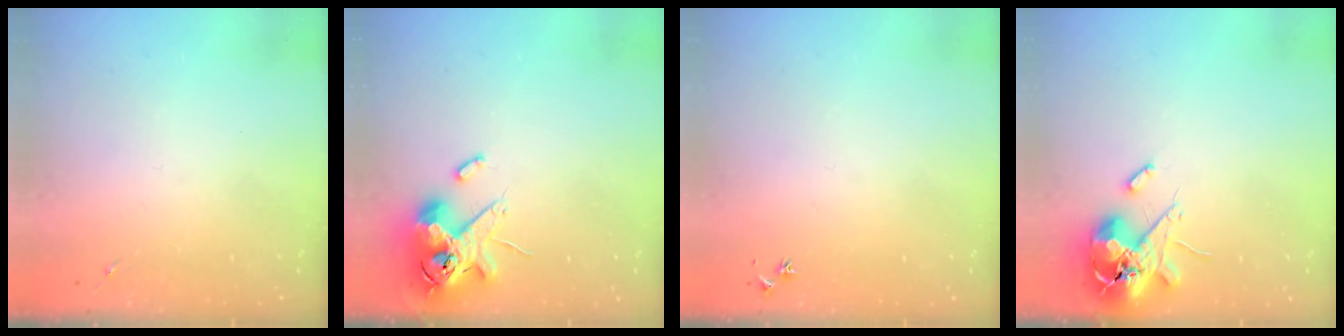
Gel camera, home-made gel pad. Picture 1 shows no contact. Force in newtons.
{"total": 13.9, "press": 13.7, "slide": 2.4}
{"total": 2.9, "press": 2.8, "slide": 0.3}
{"total": 13.0, "press": 12.8, "slide": 2.1}